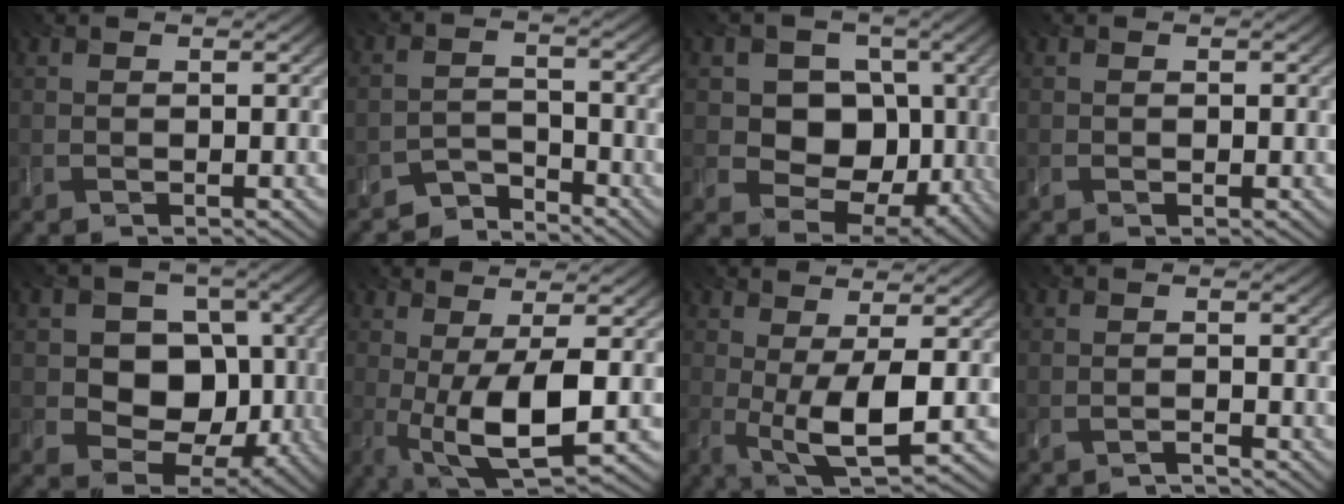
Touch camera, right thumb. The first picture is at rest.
{"total": 3.5, "force": [-3.3, 1.0, 0.4], "torque": [0.001, 0.004, -0.070]}
{"total": 10.5, "force": [1.3, 8.6, 5.9], "torque": [-0.117, -0.014, 0.008]}
{"total": 0.0}
{"total": 10.3, "force": [0.0, 8.6, 5.6], "torque": [-0.091, -0.009, -0.017]}
{"total": 9.4, "force": [-1.0, 2.8, 8.9], "torque": [-0.167, -0.007, -0.014]}
{"total": 6.9, "force": [-0.5, 2.0, 6.6], "torque": [-0.127, -0.007, -0.006]}
{"total": 1.3, "force": [-1.2, 0.0, 0.4], "torque": [0.000, -0.002, -0.032]}